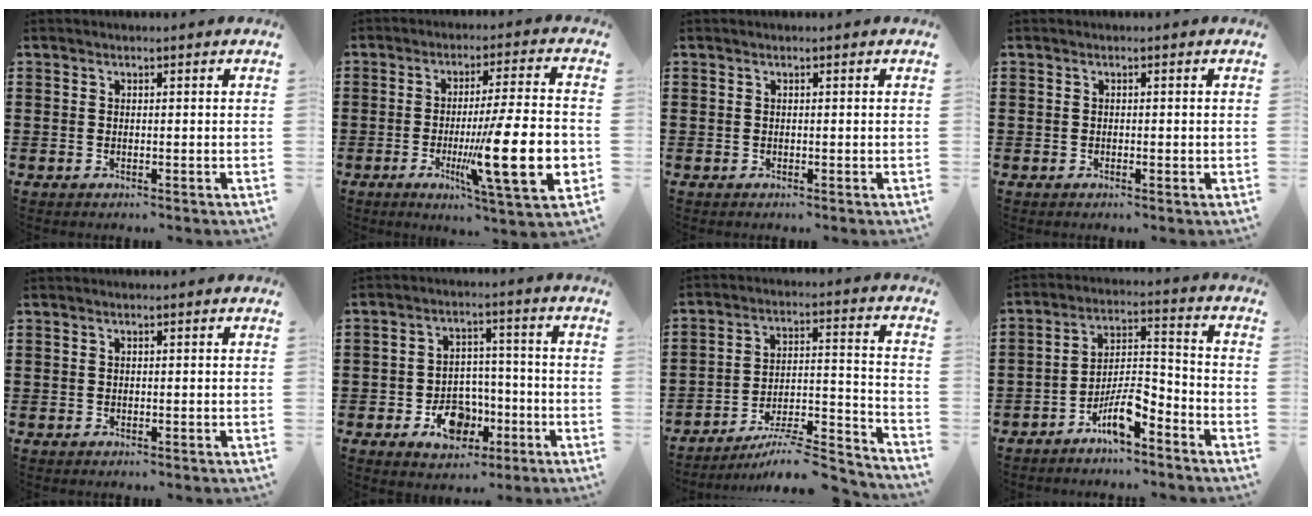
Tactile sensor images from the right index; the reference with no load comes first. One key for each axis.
{"total": 16.6, "fx": -3.7, "fy": 2.8, "fz": 15.9, "tx": -0.260, "ty": -0.016, "tz": -0.055}
{"total": 0.0}
{"total": 0.0}
{"total": 0.0}
{"total": 7.8, "fx": -3.5, "fy": 5.6, "fz": 4.2, "tx": -0.059, "ty": 0.018, "tz": -0.062}
{"total": 6.8, "fx": -5.9, "fy": 0.9, "fz": 3.2, "tx": -0.046, "ty": -0.002, "tz": -0.115}
{"total": 7.5, "fx": -5.4, "fy": 2.0, "fz": 4.8, "tx": -0.097, "ty": 0.003, "tz": -0.103}